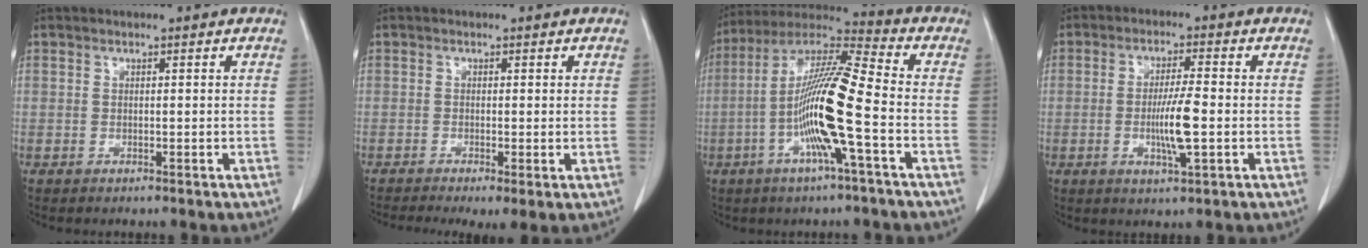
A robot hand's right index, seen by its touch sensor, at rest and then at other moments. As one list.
[{"total": 4.9, "force": [-2.7, 1.4, 3.9], "torque": [-0.060, -0.017, -0.047]}, {"total": 15.0, "force": [-3.8, 0.0, 14.5], "torque": [-0.284, 0.003, -0.081]}, {"total": 6.5, "force": [-1.2, 0.4, 6.4], "torque": [-0.121, -0.010, -0.022]}]